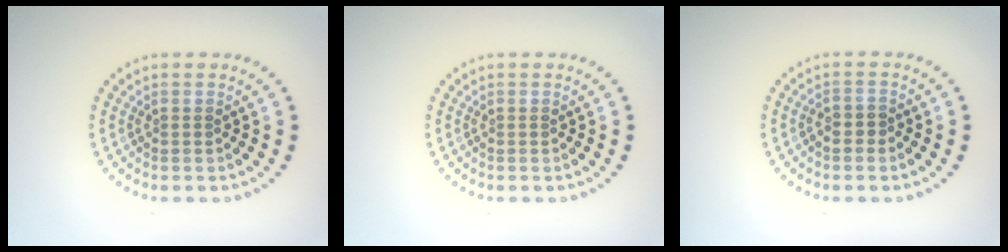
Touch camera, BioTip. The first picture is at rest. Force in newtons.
{"total": 0.0}
{"total": 1.0, "press": 0.8, "slide": 0.5}